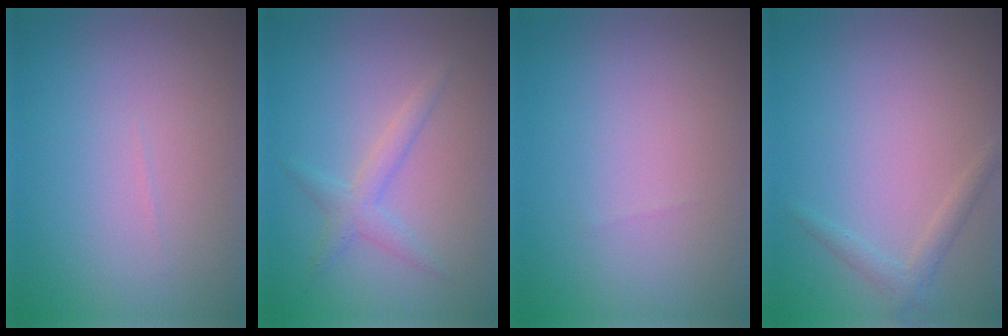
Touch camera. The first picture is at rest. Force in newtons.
{"total": 2.0, "press": 2.0, "slide": 0.1}
{"total": 0.0}
{"total": 1.4, "press": 1.4, "slide": 0.1}